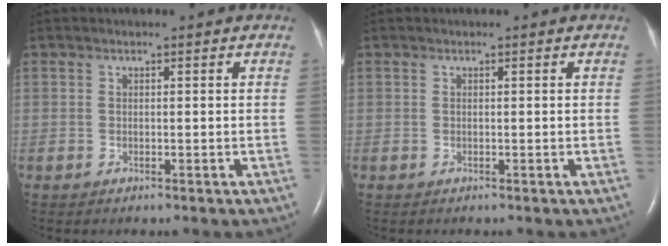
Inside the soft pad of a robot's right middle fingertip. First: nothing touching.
{"total": 0.0}